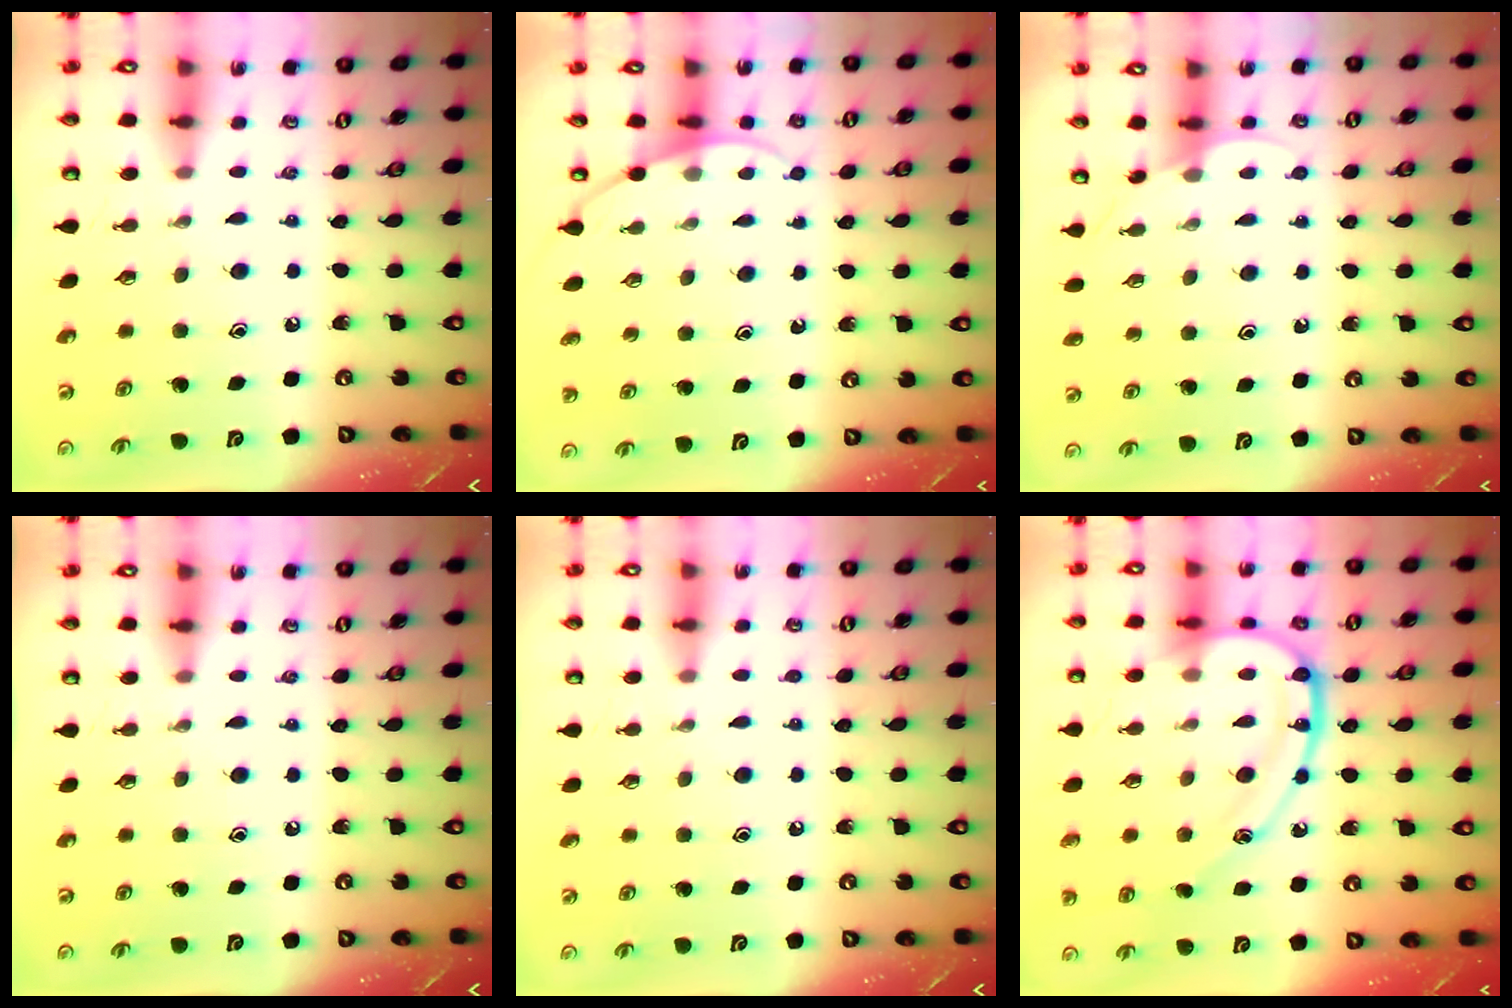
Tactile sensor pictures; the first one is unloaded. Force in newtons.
{"total": 3.8, "press": 3.8, "slide": 0.3}
{"total": 3.7, "press": 3.7, "slide": 0.4}
{"total": 0.0}
{"total": 2.9, "press": 2.8, "slide": 0.4}
{"total": 17.7, "press": 17.7, "slide": 1.3}